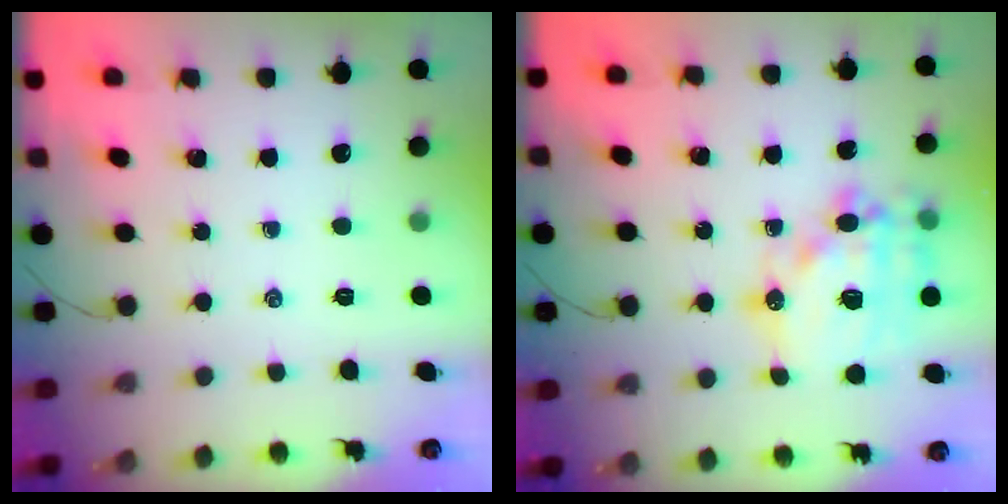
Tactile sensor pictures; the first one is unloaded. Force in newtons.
{"total": 19.3, "press": 18.9, "slide": 4.1}